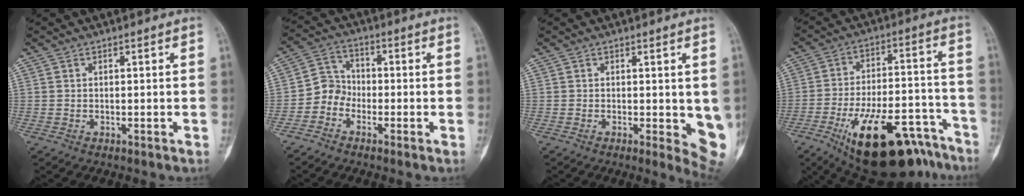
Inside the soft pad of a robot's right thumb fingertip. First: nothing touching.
{"total": 4.8, "force": [-2.3, 4.0, 1.4], "torque": [-0.001, 0.019, -0.058]}
{"total": 6.1, "force": [-0.3, 2.1, 5.7], "torque": [-0.054, -0.013, -0.004]}
{"total": 25.1, "force": [-15.6, 10.0, 16.9], "torque": [-0.220, 0.075, -0.236]}